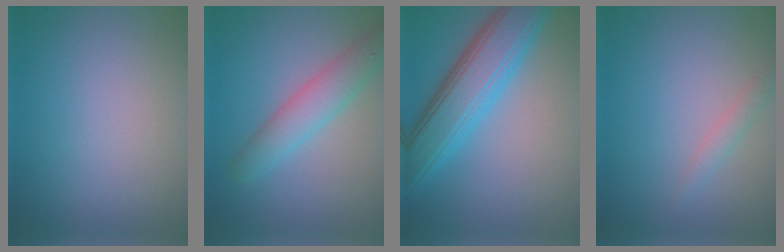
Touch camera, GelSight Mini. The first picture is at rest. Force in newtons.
{"total": 3.6, "press": 3.6, "slide": 0.0}
{"total": 7.5, "press": 7.5, "slide": 0.2}
{"total": 1.3, "press": 1.3, "slide": 0.1}